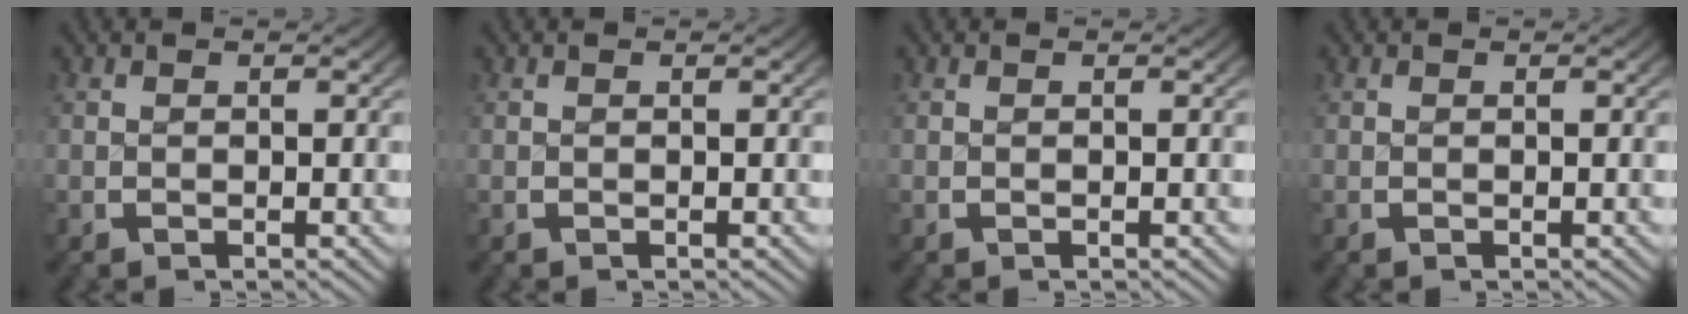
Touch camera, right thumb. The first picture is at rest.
{"total": 0.0}
{"total": 0.0}
{"total": 0.0}